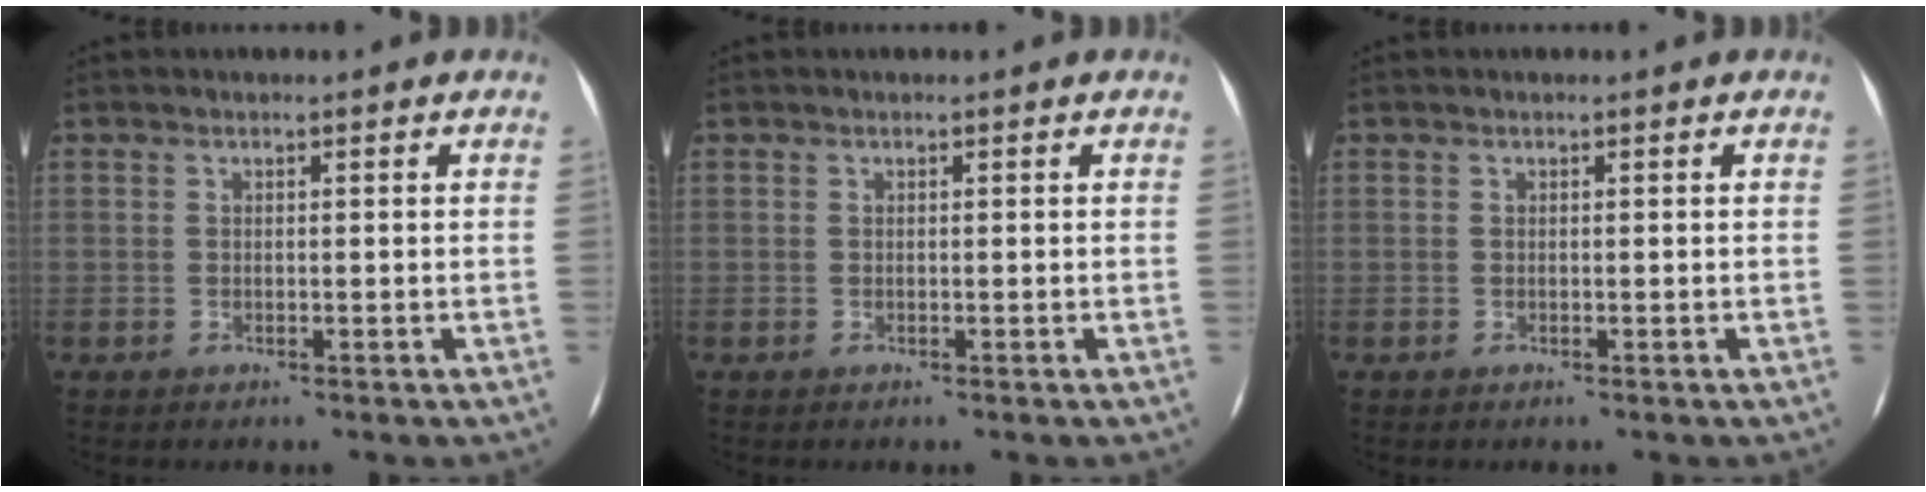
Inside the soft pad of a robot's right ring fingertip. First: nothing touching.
{"total": 0.0}
{"total": 0.0}